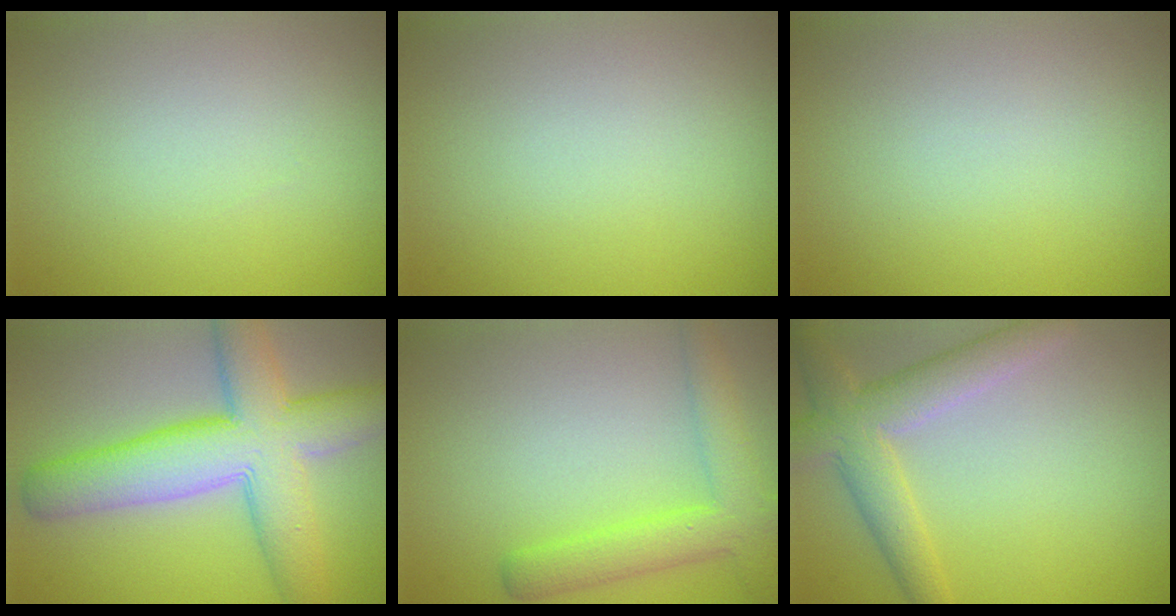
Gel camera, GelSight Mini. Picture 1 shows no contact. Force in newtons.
{"total": 0.0}
{"total": 0.0}
{"total": 9.5, "press": 9.5, "slide": 0.4}
{"total": 4.4, "press": 4.4, "slide": 0.3}
{"total": 4.8, "press": 4.8, "slide": 0.1}